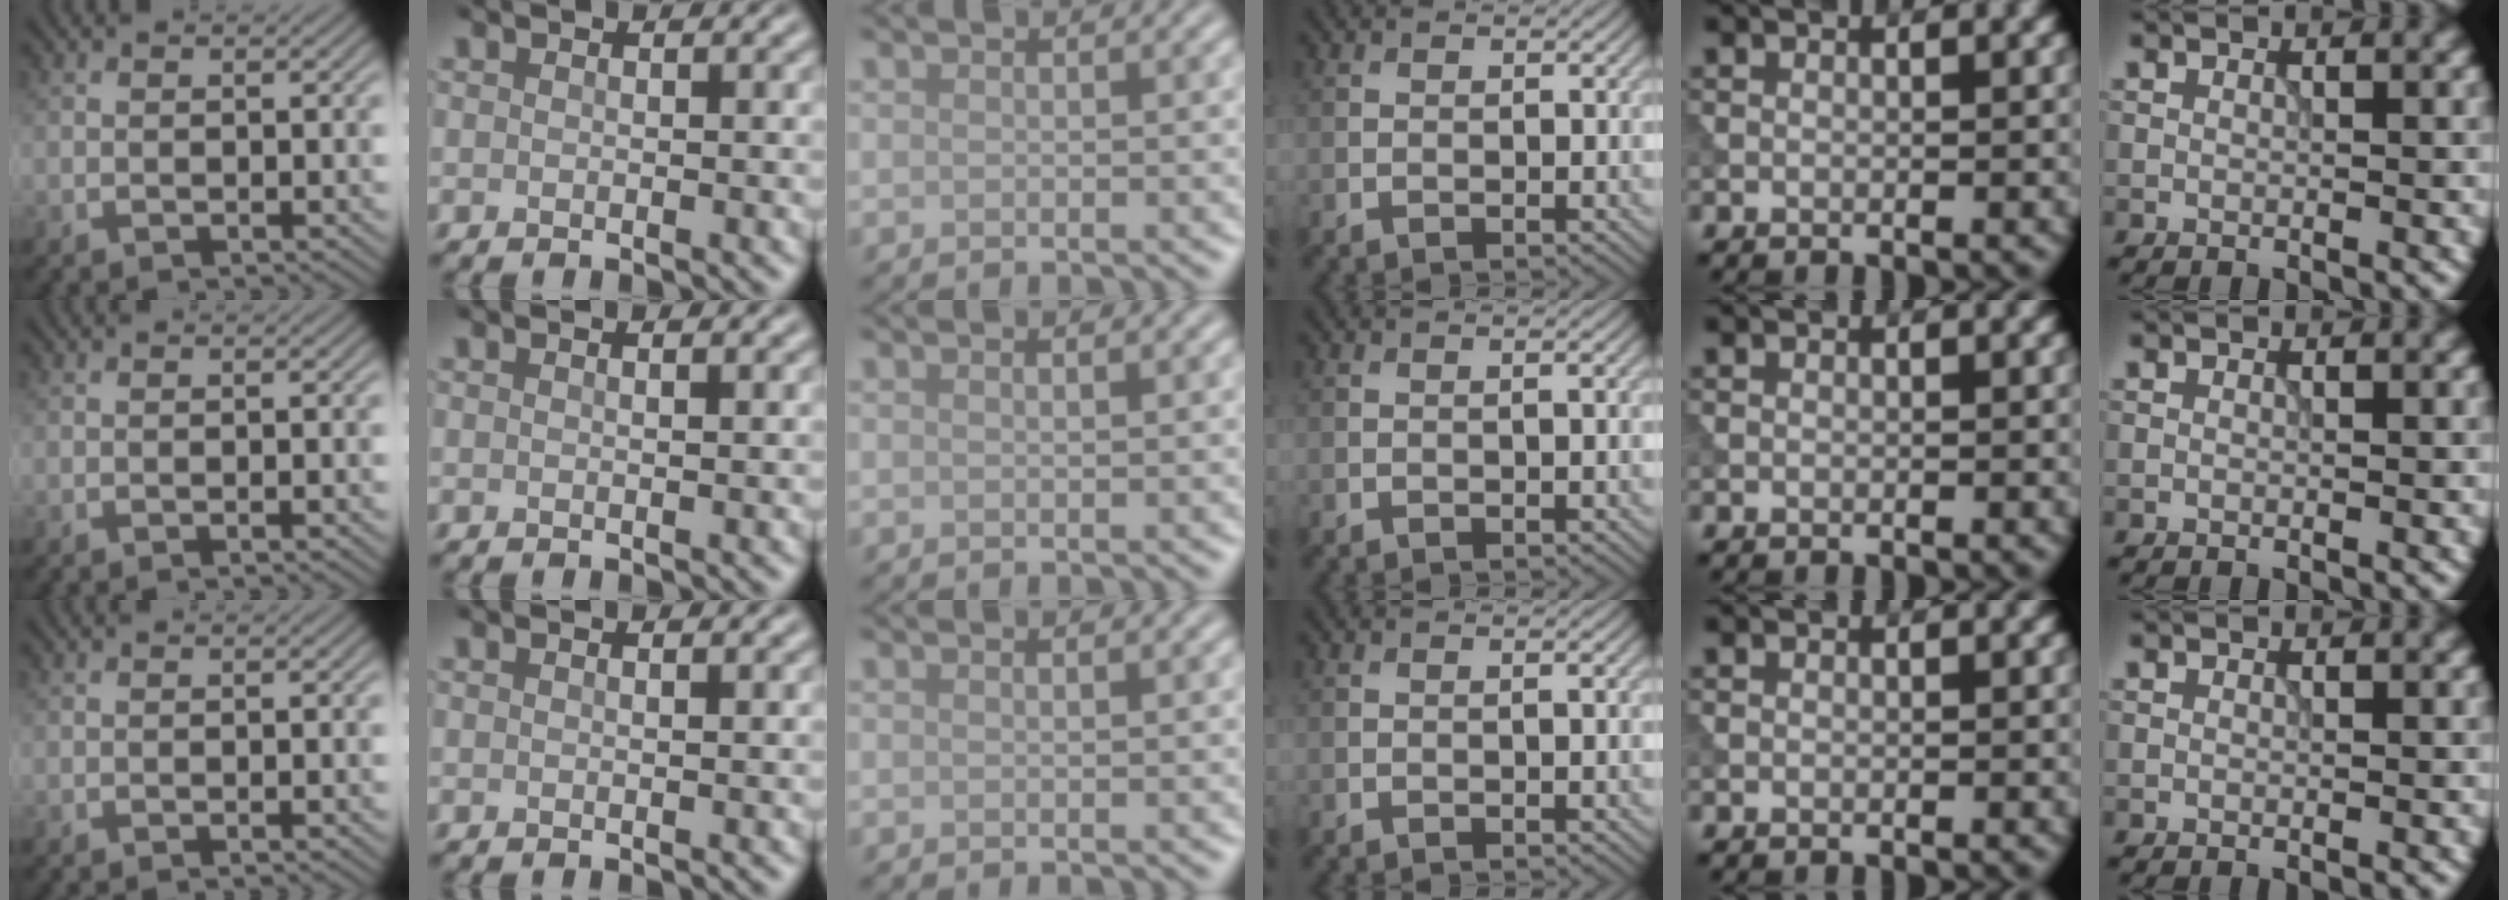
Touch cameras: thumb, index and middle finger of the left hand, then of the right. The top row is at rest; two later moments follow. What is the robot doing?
{"motion": "dispense", "object": "syringe"}